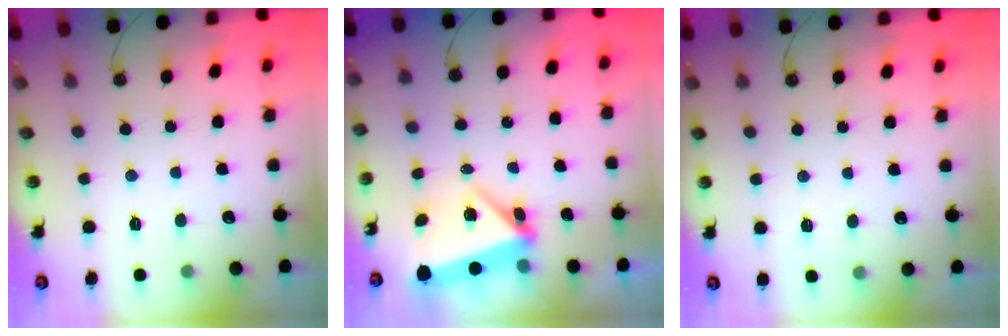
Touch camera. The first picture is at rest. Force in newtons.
{"total": 5.8, "press": 5.8, "slide": 0.3}
{"total": 1.7, "press": 1.7, "slide": 0.4}